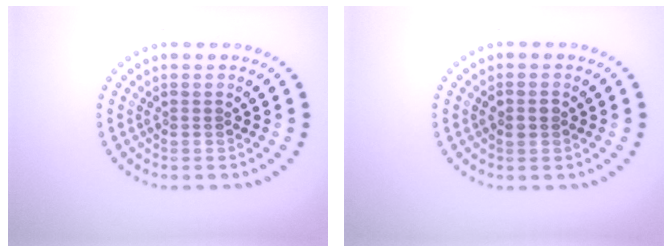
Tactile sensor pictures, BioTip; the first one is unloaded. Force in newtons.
{"total": 1.0, "press": 1.0, "slide": 0.0}